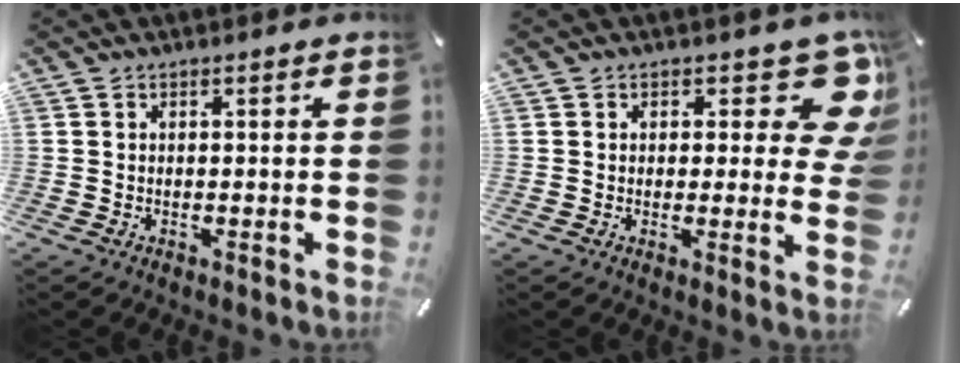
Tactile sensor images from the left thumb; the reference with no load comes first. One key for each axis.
{"total": 11.2, "fx": 5.7, "fy": 5.6, "fz": 7.9, "tx": -0.079, "ty": -0.043, "tz": 0.097}